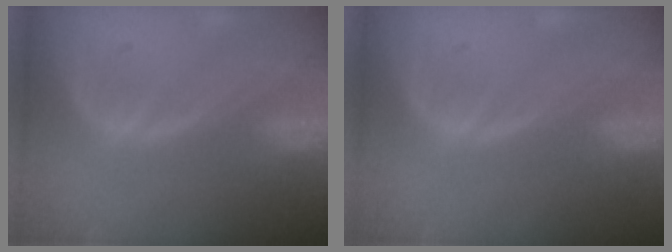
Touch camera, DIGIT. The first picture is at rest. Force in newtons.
{"total": 0.0}